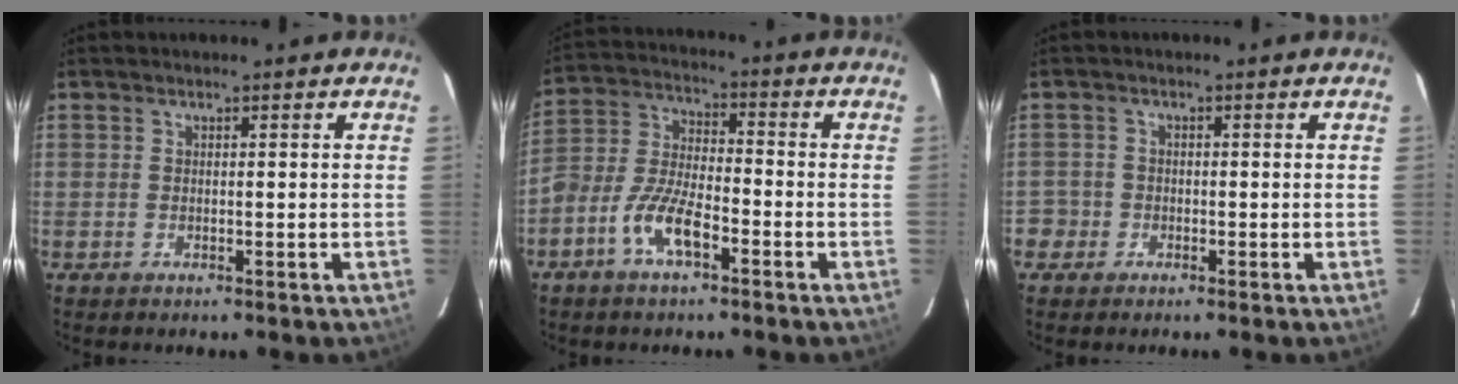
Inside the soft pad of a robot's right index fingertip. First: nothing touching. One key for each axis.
{"total": 9.6, "fx": -5.1, "fy": 3.7, "fz": 7.2, "tx": -0.158, "ty": 0.010, "tz": -0.102}
{"total": 2.8, "fx": -1.2, "fy": 2.5, "fz": -0.2, "tx": 0.007, "ty": 0.021, "tz": -0.021}